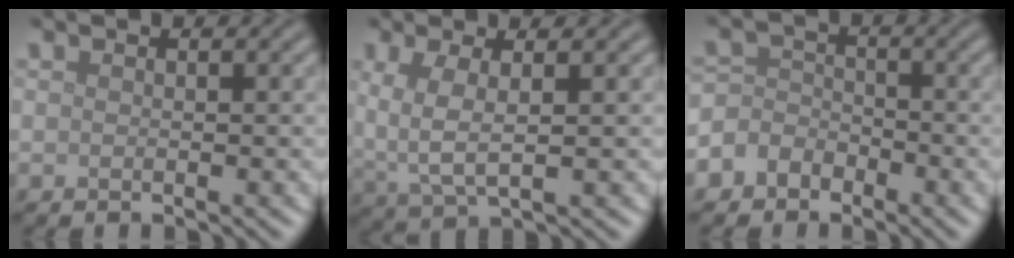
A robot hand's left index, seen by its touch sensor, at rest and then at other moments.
{"total": 3.7, "force": [0.8, 1.4, 3.4], "torque": [-0.082, -0.004, 0.014]}
{"total": 3.8, "force": [-2.1, 3.1, 0.8], "torque": [0.010, 0.007, -0.058]}